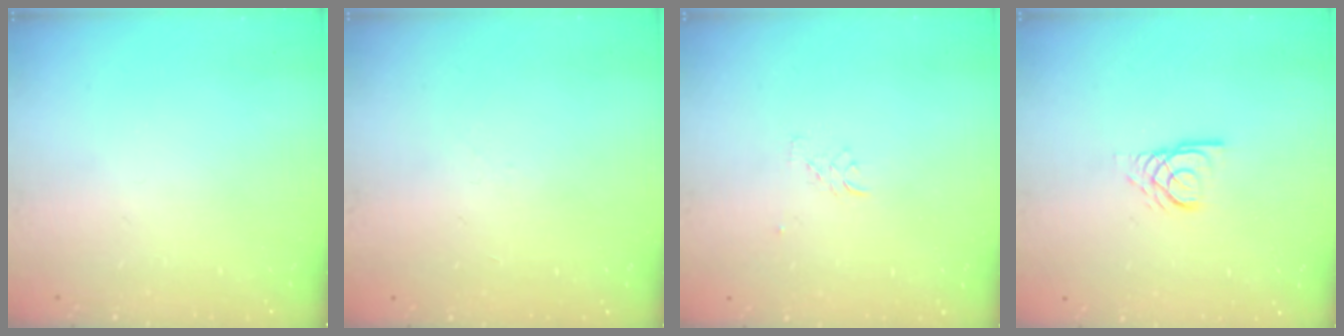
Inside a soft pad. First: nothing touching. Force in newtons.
{"total": 2.0, "press": 1.9, "slide": 0.5}
{"total": 2.6, "press": 2.6, "slide": 0.1}
{"total": 3.0, "press": 2.9, "slide": 0.3}